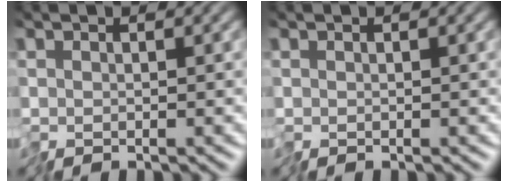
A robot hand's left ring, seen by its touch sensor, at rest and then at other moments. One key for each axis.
{"total": 0.0}